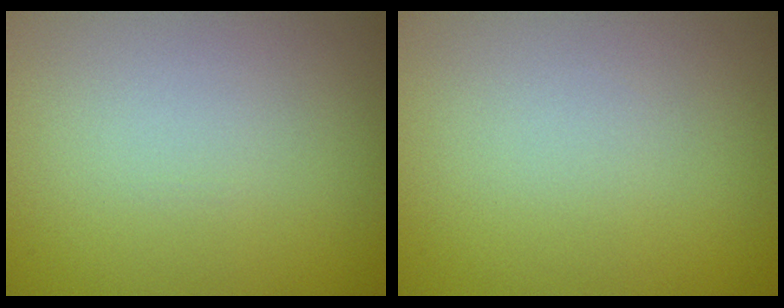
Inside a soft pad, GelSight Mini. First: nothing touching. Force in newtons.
{"total": 0.0}